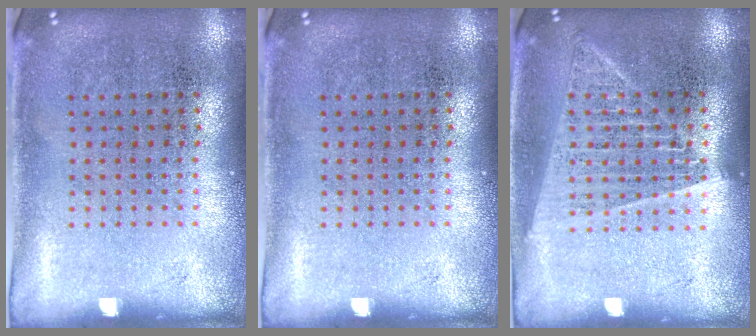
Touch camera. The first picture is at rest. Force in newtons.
{"total": 0.0}
{"total": 1.4, "press": 1.3, "slide": 0.5}